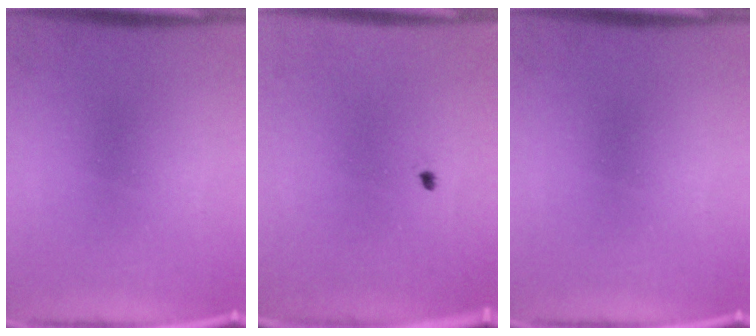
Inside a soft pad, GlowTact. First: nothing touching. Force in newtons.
{"total": 0.6}
{"total": 0.0}